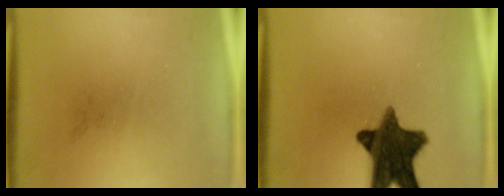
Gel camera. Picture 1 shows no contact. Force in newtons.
{"total": 14.0}